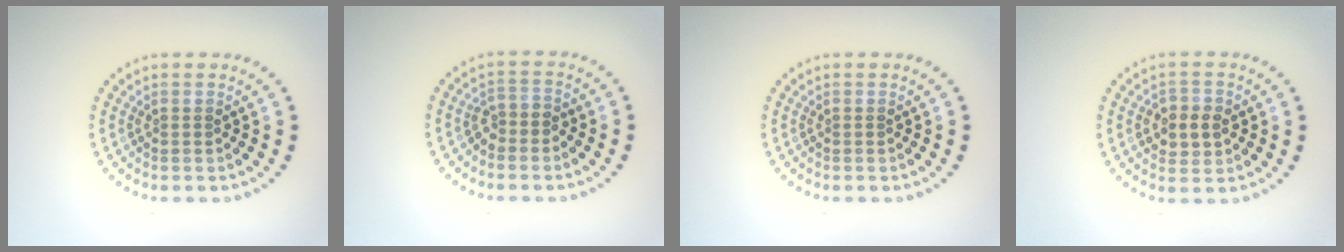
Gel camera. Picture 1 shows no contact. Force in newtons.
{"total": 1.7, "press": 1.3, "slide": 1.1}
{"total": 0.0}
{"total": 2.9, "press": 2.8, "slide": 0.3}